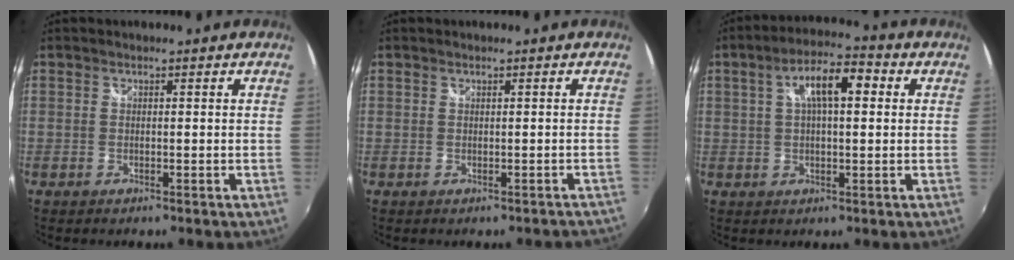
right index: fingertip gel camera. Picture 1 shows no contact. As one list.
[{"total": 1.6, "force": [-1.2, 0.9, 0.6], "torque": [-0.007, 0.006, -0.008]}, {"total": 9.0, "force": [2.3, 3.4, 8.1], "torque": [-0.135, 0.024, 0.034]}]